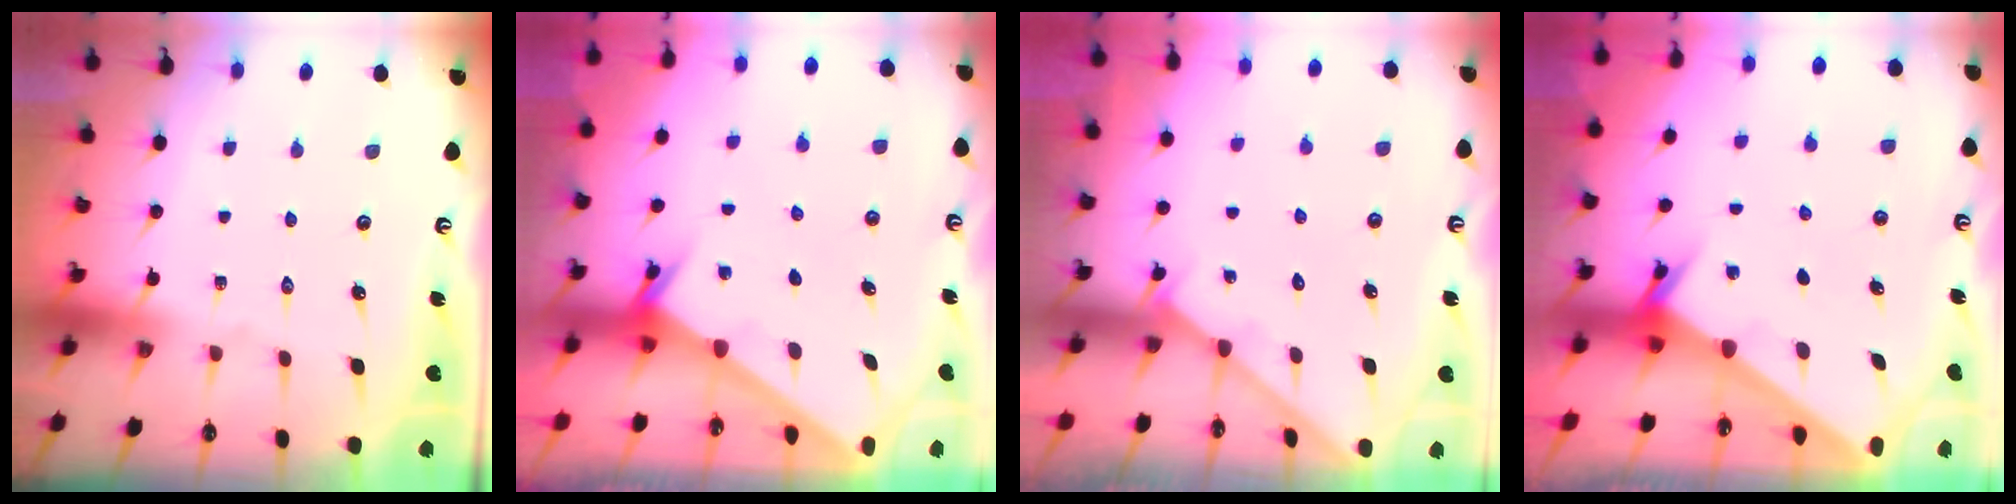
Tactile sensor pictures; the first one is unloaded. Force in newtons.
{"total": 2.3, "press": 2.3, "slide": 0.2}
{"total": 2.0, "press": 2.0, "slide": 0.2}
{"total": 2.5, "press": 2.5, "slide": 0.2}